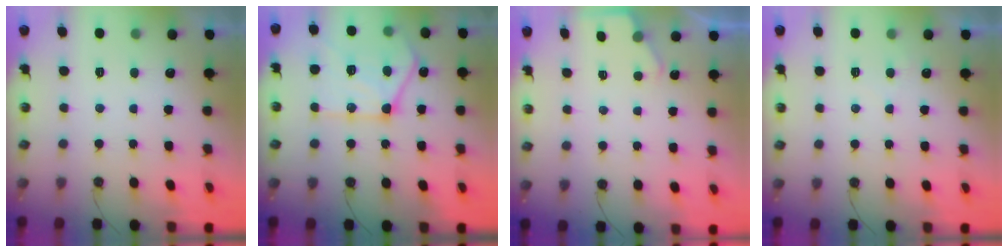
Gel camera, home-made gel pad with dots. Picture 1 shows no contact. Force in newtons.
{"total": 18.0, "press": 18.0, "slide": 1.3}
{"total": 2.7, "press": 2.7, "slide": 0.4}
{"total": 3.6, "press": 3.6, "slide": 0.4}